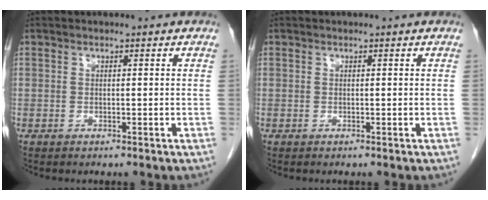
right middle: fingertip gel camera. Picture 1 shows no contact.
{"total": 0.0}